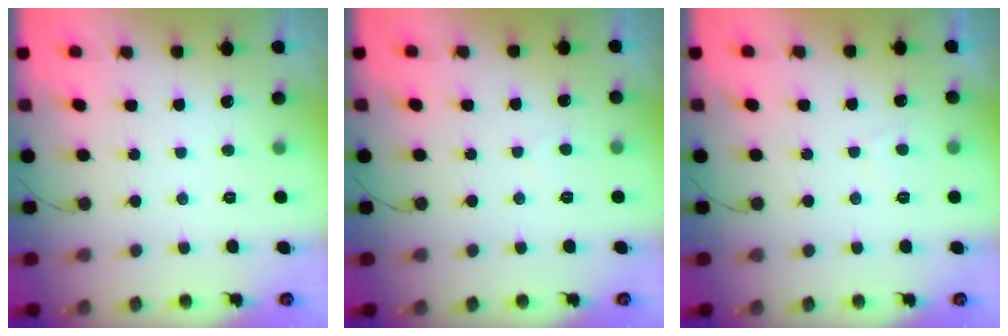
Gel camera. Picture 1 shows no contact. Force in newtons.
{"total": 3.0, "press": 3.0, "slide": 0.3}
{"total": 0.5, "press": 0.2, "slide": 0.5}